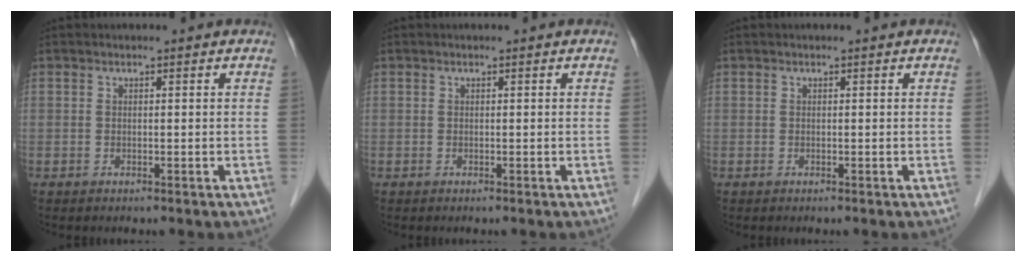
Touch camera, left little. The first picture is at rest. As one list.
[{"total": 0.0}, {"total": 0.0}]